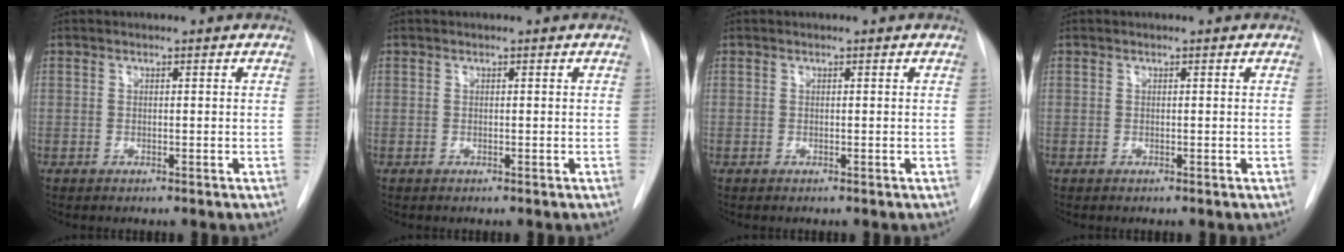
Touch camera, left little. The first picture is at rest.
{"total": 0.0}
{"total": 0.0}
{"total": 0.0}